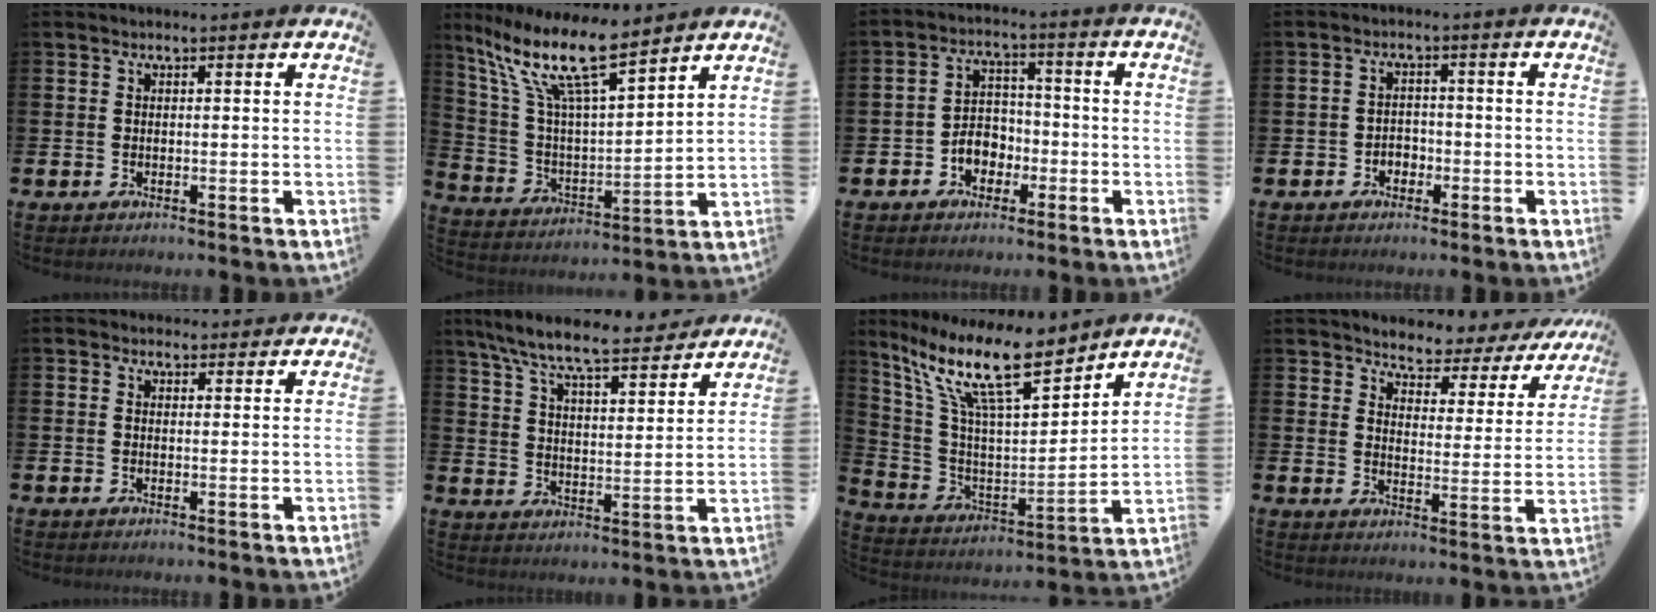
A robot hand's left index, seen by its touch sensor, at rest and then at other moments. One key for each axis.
{"total": 13.1, "fx": 9.9, "fy": 2.8, "fz": 8.2, "tx": -0.191, "ty": -0.041, "tz": 0.171}
{"total": 4.1, "fx": -1.9, "fy": 3.3, "fz": 1.7, "tx": -0.037, "ty": 0.007, "tz": -0.042}
{"total": 2.0, "fx": -1.2, "fy": 1.6, "fz": 0.5, "tx": -0.013, "ty": 0.003, "tz": -0.028}
{"total": 1.8, "fx": 1.7, "fy": 0.7, "fz": -0.1, "tx": 0.010, "ty": -0.005, "tz": 0.029}
{"total": 9.1, "fx": 8.3, "fy": 1.1, "fz": 3.7, "tx": -0.095, "ty": -0.052, "tz": 0.143}
{"total": 14.9, "fx": 11.0, "fy": 4.1, "fz": 9.1, "tx": -0.198, "ty": -0.061, "tz": 0.191}
{"total": 3.5, "fx": 3.4, "fy": 1.1, "fz": 0.1, "tx": -0.029, "ty": -0.035, "tz": 0.049}